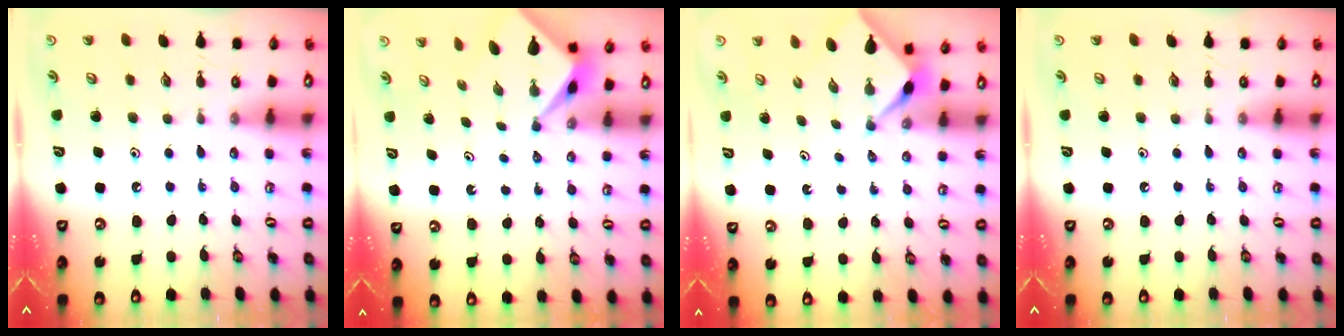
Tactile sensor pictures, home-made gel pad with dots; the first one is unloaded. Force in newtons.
{"total": 2.1, "press": 2.1, "slide": 0.2}
{"total": 2.4, "press": 2.4, "slide": 0.1}
{"total": 0.0}